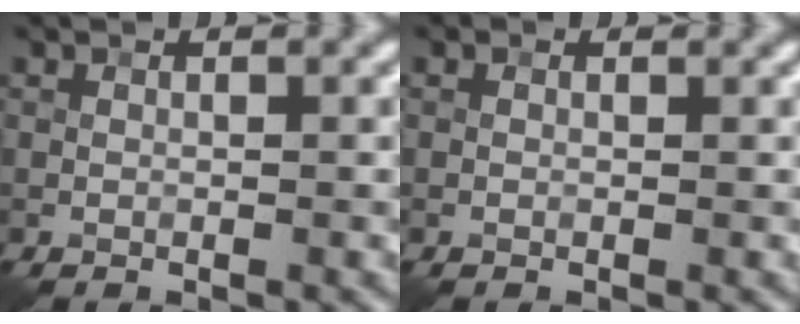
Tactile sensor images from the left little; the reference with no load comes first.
{"total": 0.0}